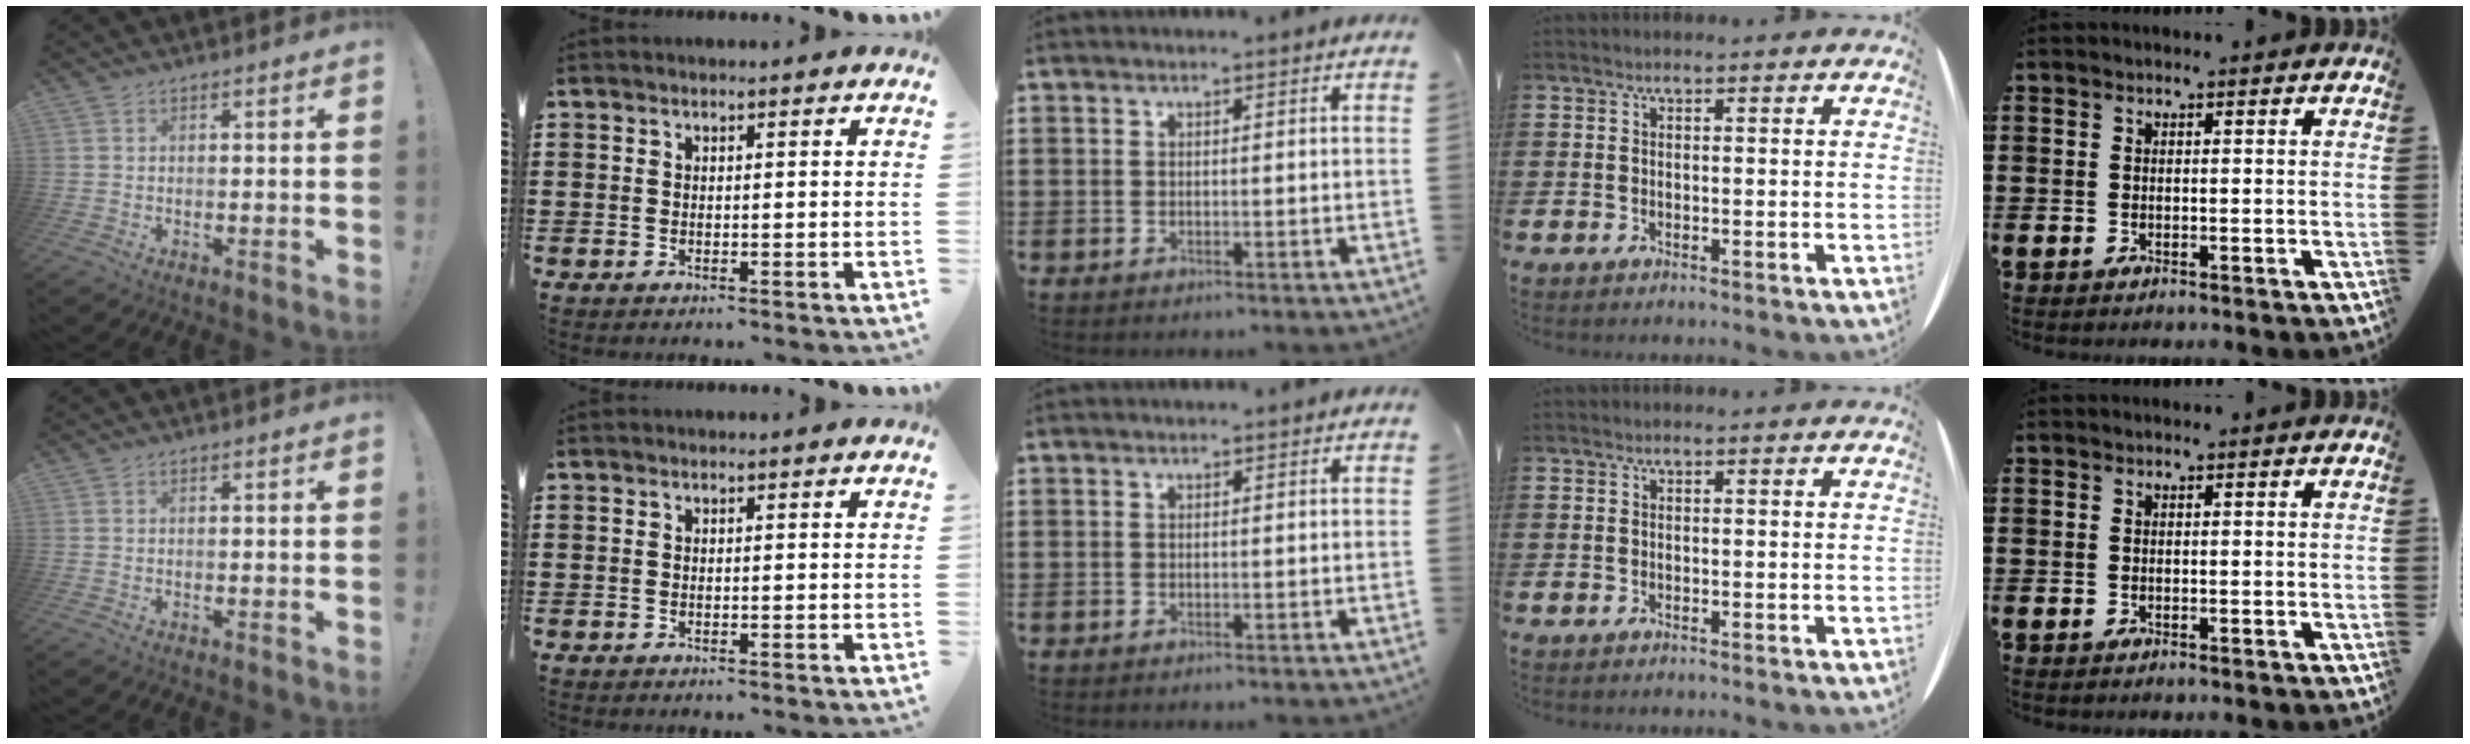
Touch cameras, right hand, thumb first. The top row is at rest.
{}